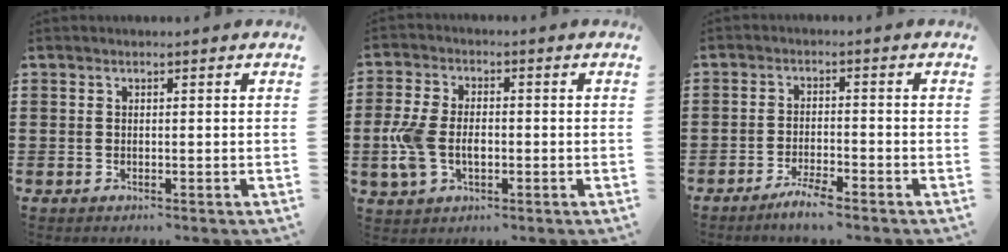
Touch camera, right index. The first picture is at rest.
{"total": 6.1, "force": [-1.0, 3.8, 4.6], "torque": [-0.119, -0.003, -0.025]}
{"total": 3.2, "force": [-2.8, 0.2, 1.6], "torque": [-0.037, 0.003, -0.054]}